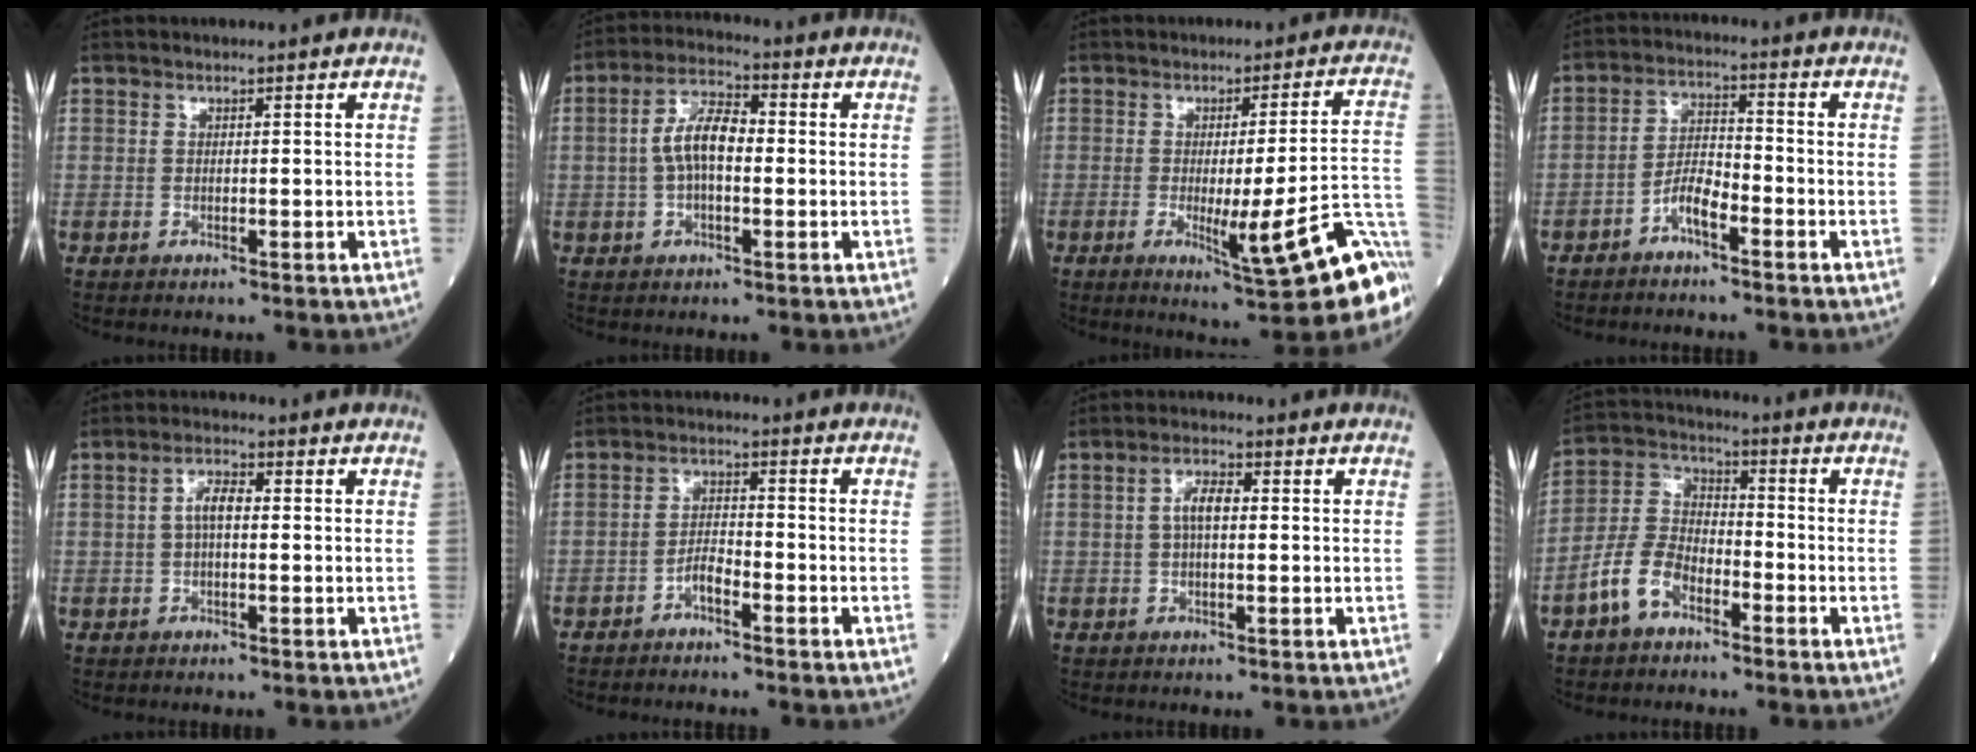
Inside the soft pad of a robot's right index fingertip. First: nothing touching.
{"total": 7.1, "force": [-0.1, 2.8, 6.5], "torque": [-0.135, 0.019, -0.008]}
{"total": 13.9, "force": [-6.4, 0.1, 12.3], "torque": [-0.102, 0.000, -0.075]}
{"total": 4.6, "force": [-2.9, 1.2, 3.3], "torque": [-0.067, 0.014, -0.054]}
{"total": 3.2, "force": [0.1, 1.1, 3.0], "torque": [-0.061, 0.011, 0.002]}
{"total": 2.8, "force": [-2.0, 0.7, 1.8], "torque": [-0.032, 0.006, -0.039]}
{"total": 3.5, "force": [0.3, 1.3, 3.3], "torque": [-0.068, 0.011, 0.006]}
{"total": 8.1, "force": [-4.7, 4.4, 4.9], "torque": [-0.116, 0.018, -0.099]}